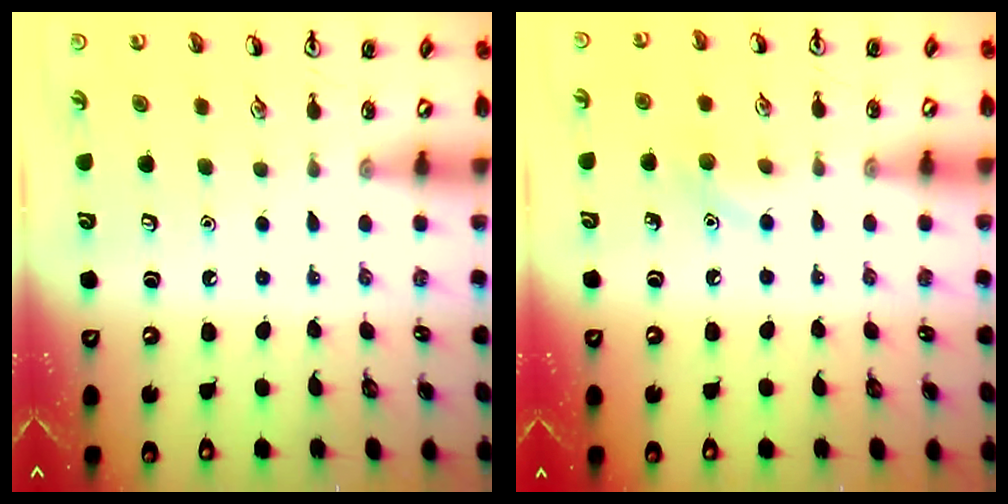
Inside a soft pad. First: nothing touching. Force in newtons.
{"total": 6.7, "press": 6.3, "slide": 2.1}